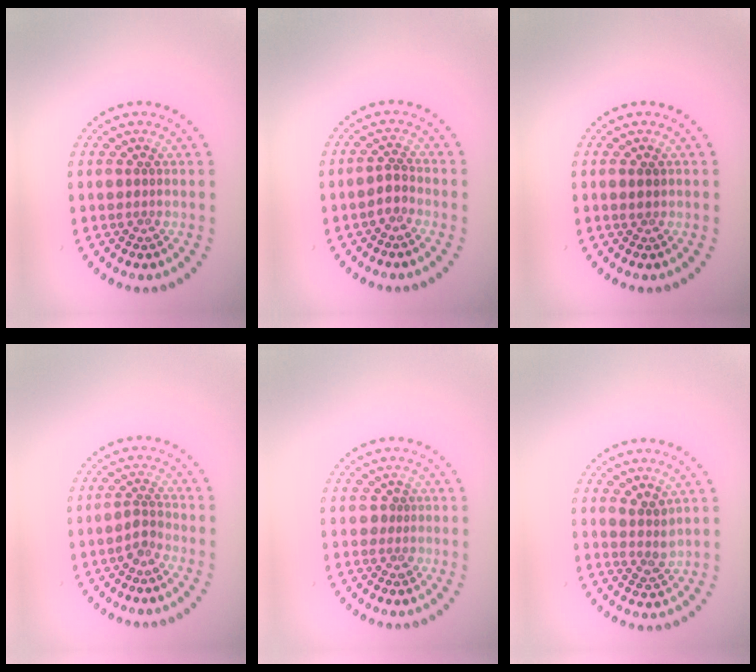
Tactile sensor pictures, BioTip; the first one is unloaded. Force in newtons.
{"total": 1.4, "press": 1.0, "slide": 1.0}
{"total": 0.9, "press": 0.8, "slide": 0.5}
{"total": 1.7, "press": 1.2, "slide": 1.2}
{"total": 1.0, "press": 0.8, "slide": 0.6}
{"total": 2.0, "press": 1.6, "slide": 1.2}